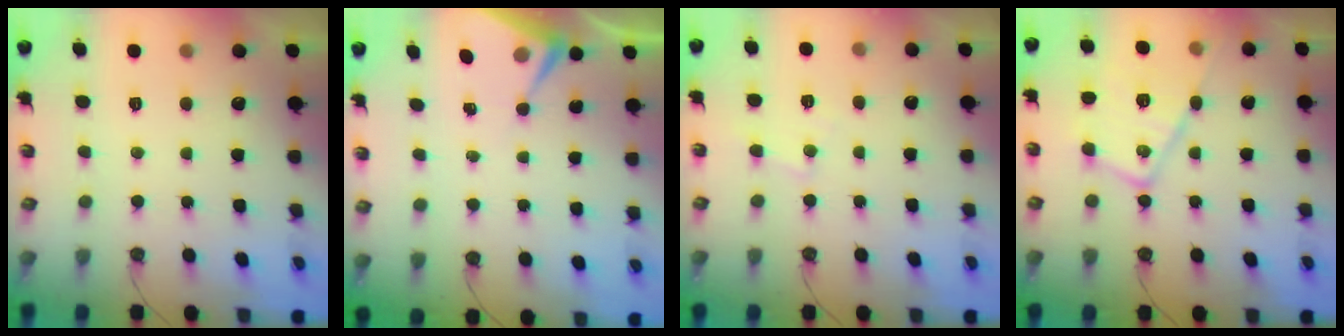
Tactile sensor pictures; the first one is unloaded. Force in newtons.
{"total": 5.3, "press": 5.3, "slide": 0.6}
{"total": 4.9, "press": 4.8, "slide": 0.6}
{"total": 15.2, "press": 15.2, "slide": 0.8}